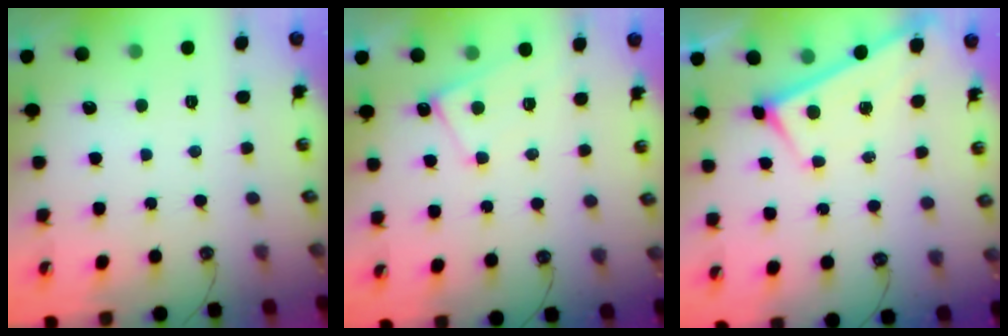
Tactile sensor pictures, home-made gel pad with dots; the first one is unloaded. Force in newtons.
{"total": 1.3, "press": 1.2, "slide": 0.4}
{"total": 3.4, "press": 3.4, "slide": 0.4}